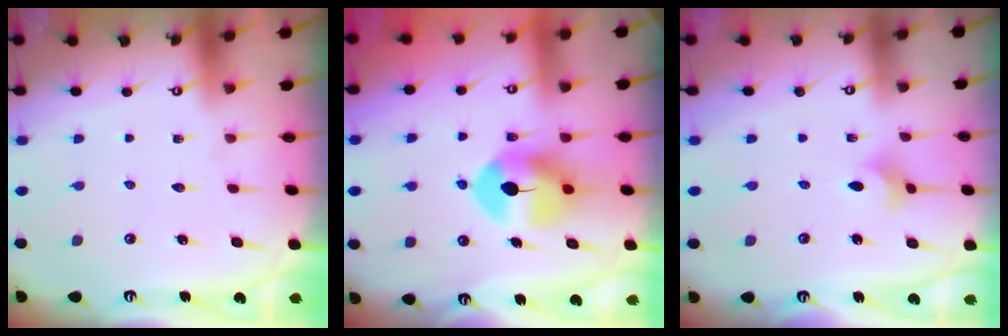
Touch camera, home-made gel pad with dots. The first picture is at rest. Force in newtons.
{"total": 9.4, "press": 9.3, "slide": 1.3}
{"total": 3.6, "press": 3.6, "slide": 0.7}